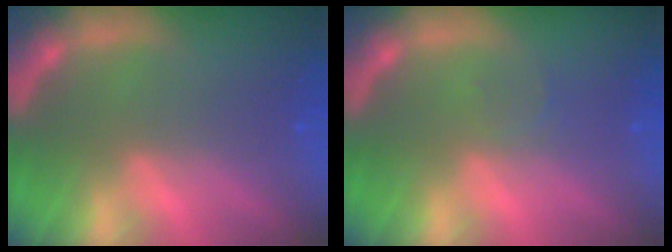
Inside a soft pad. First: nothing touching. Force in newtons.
{"total": 1.0}